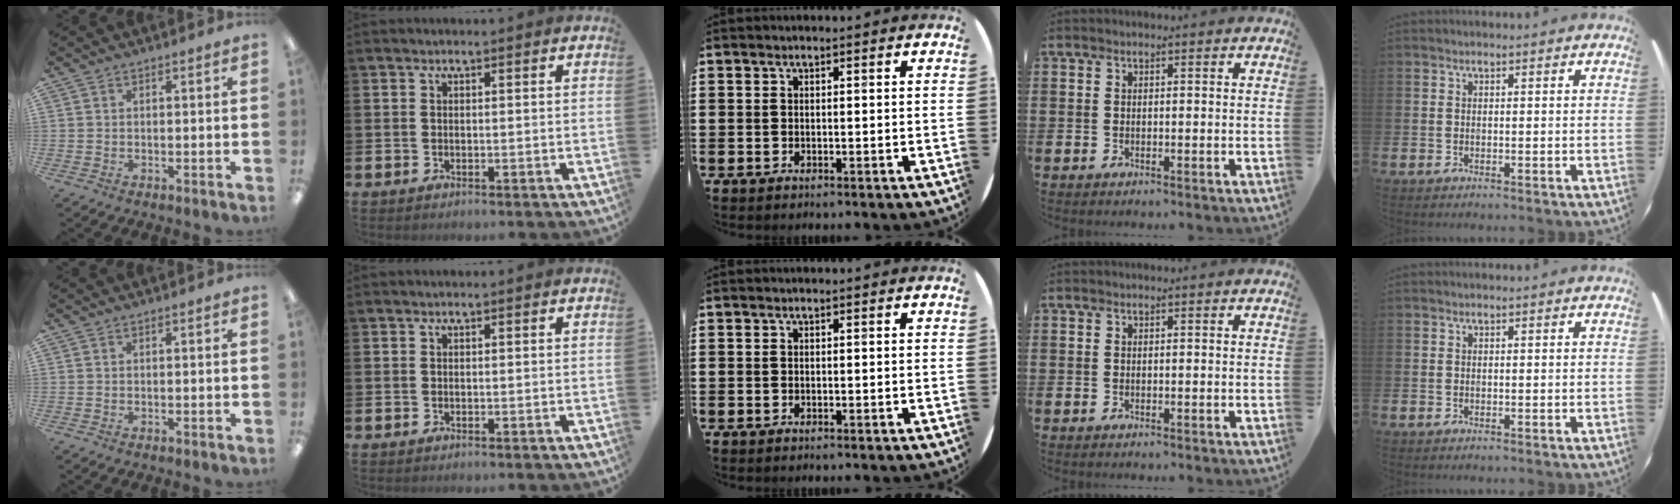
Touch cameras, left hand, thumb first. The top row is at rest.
{}